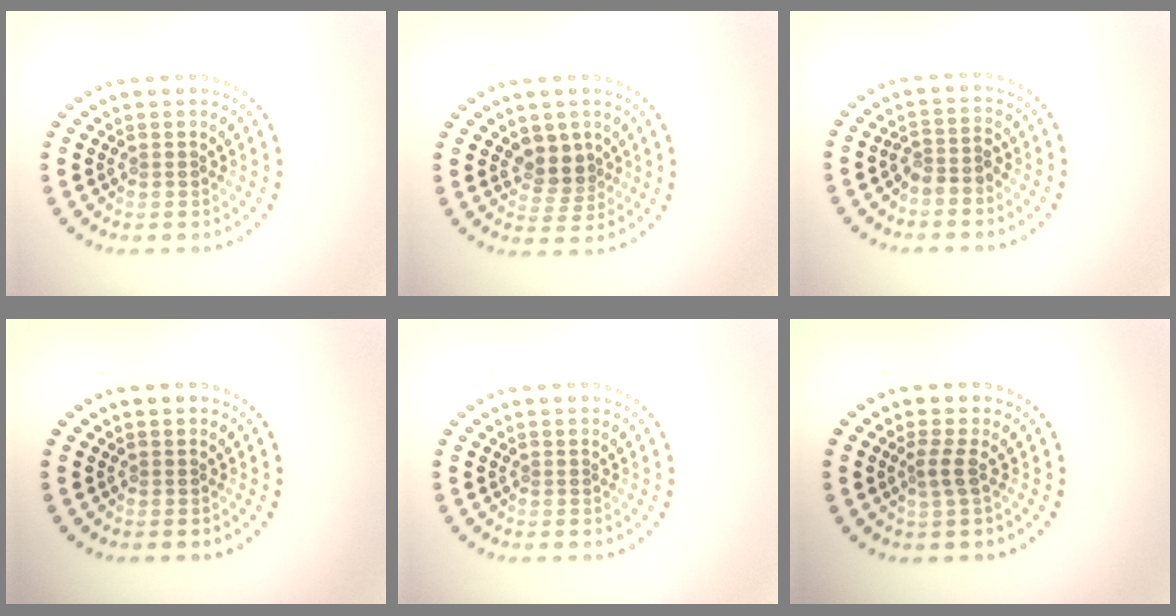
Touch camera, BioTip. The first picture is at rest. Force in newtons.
{"total": 2.7, "press": 2.2, "slide": 1.5}
{"total": 2.0, "press": 1.6, "slide": 1.1}
{"total": 0.0}
{"total": 0.0}
{"total": 1.7, "press": 1.1, "slide": 1.3}